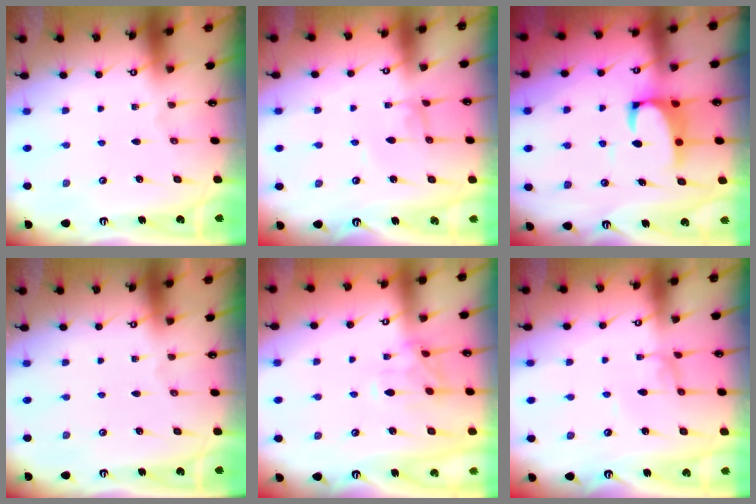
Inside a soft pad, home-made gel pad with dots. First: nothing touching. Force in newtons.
{"total": 2.8, "press": 2.8, "slide": 0.1}
{"total": 3.6, "press": 3.4, "slide": 1.0}
{"total": 0.0}
{"total": 0.0}
{"total": 1.6, "press": 1.6, "slide": 0.1}